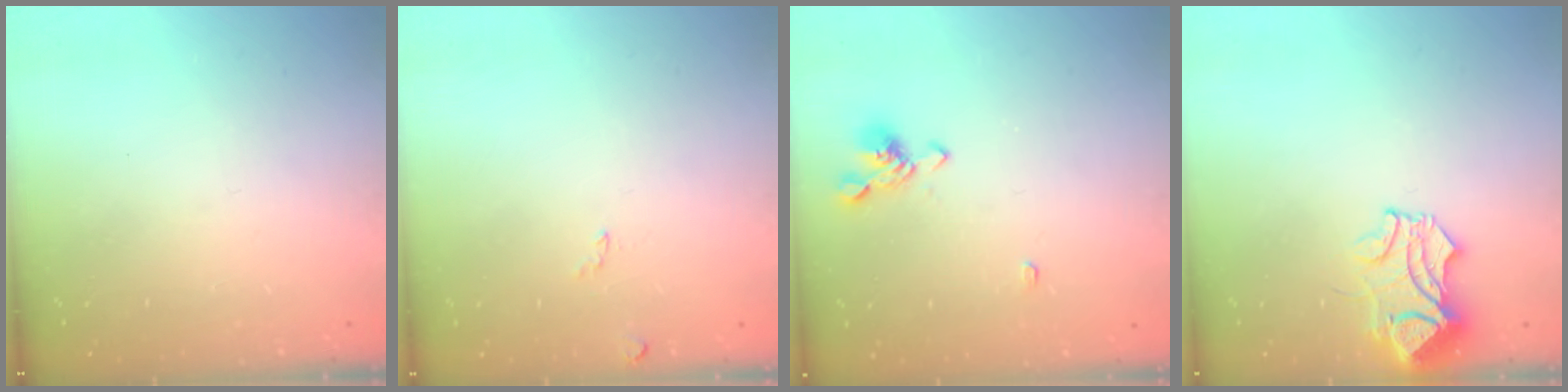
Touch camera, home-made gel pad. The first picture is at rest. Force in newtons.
{"total": 2.6, "press": 2.5, "slide": 0.5}
{"total": 1.1, "press": 0.7, "slide": 0.9}
{"total": 7.7, "press": 7.7, "slide": 0.9}